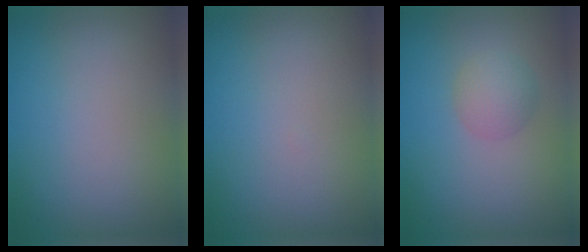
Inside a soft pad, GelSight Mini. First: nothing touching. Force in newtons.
{"total": 0.0}
{"total": 2.3, "press": 2.3, "slide": 0.0}